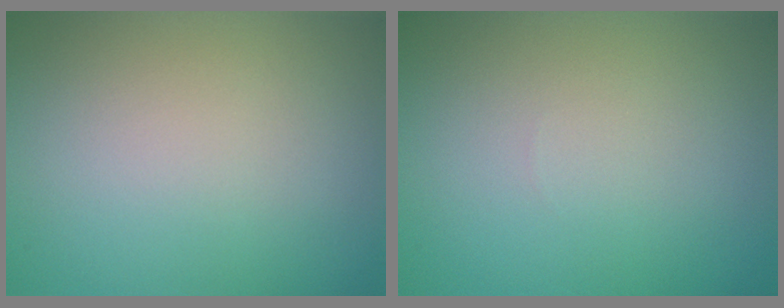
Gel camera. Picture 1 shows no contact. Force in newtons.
{"total": 0.0}